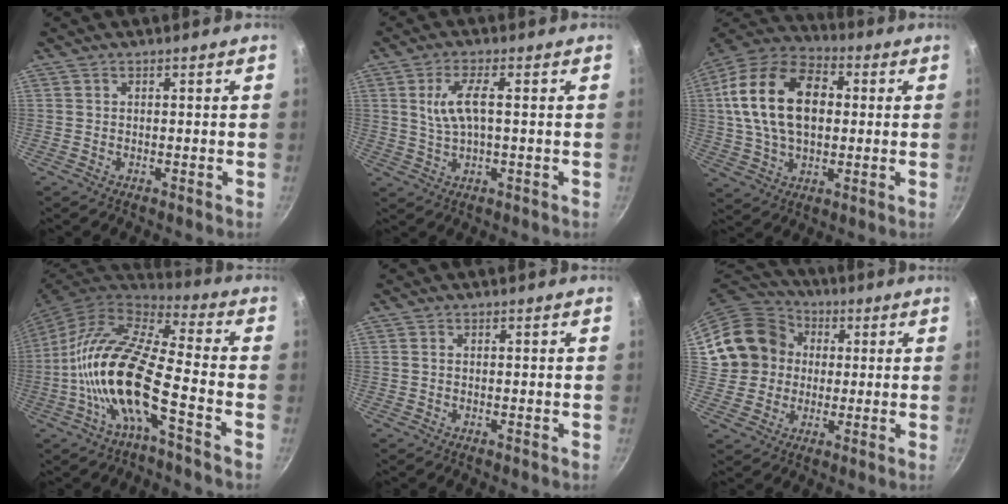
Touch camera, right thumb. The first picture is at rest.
{"total": 6.5, "force": [0.9, 2.0, 6.1], "torque": [-0.130, 0.005, 0.021]}
{"total": 21.0, "force": [2.8, 13.4, 15.9], "torque": [-0.270, 0.024, 0.037]}
{"total": 17.9, "force": [-5.6, 5.2, 16.2], "torque": [-0.309, 0.044, -0.127]}
{"total": 0.6, "force": [0.1, 0.4, 0.5], "torque": [-0.009, 0.002, 0.001]}
{"total": 14.4, "force": [2.3, 13.1, 5.4], "torque": [-0.074, 0.032, 0.038]}